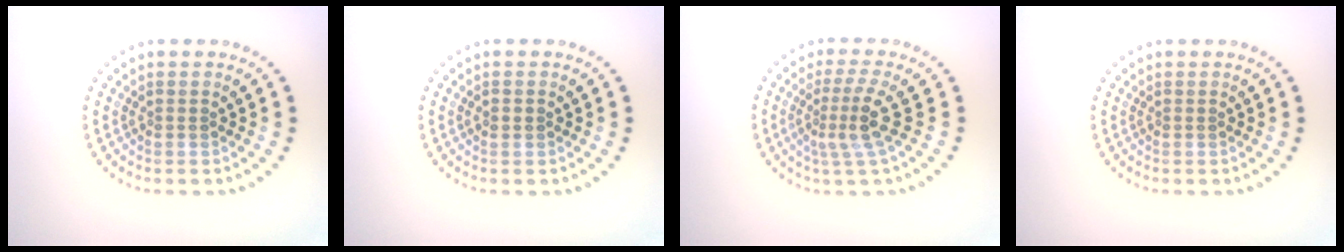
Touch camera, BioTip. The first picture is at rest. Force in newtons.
{"total": 1.0, "press": 1.0, "slide": 0.1}
{"total": 3.4, "press": 2.3, "slide": 2.5}
{"total": 0.0}